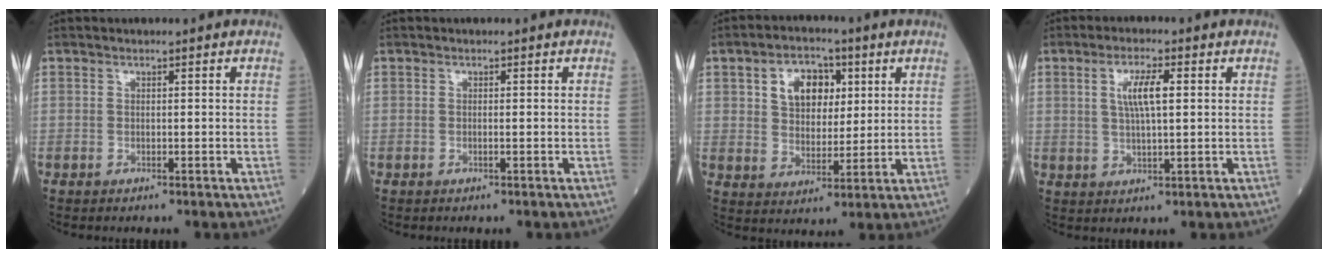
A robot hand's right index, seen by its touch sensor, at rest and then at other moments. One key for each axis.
{"total": 0.0}
{"total": 8.1, "fx": 3.0, "fy": 5.2, "fz": 5.4, "tx": -0.095, "ty": 0.018, "tz": 0.057}
{"total": 5.3, "fx": 1.4, "fy": 0.9, "fz": 5.1, "tx": -0.099, "ty": 0.006, "tz": 0.031}